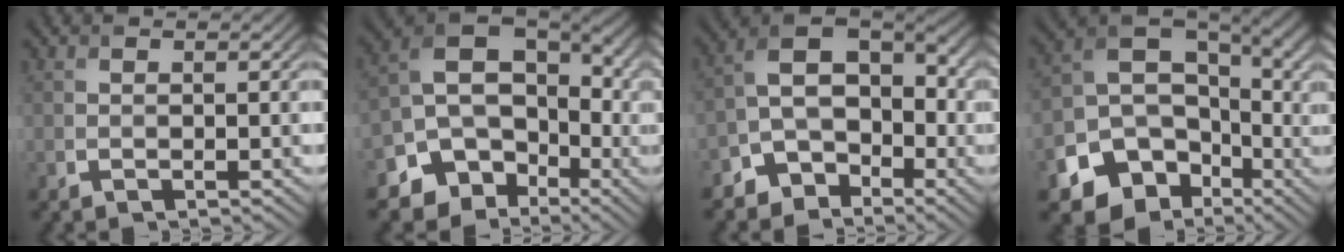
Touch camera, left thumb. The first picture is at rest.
{"total": 13.4, "force": [-5.4, 10.2, 6.8], "torque": [-0.139, -0.022, -0.088]}
{"total": 8.6, "force": [-4.9, 6.1, 3.6], "torque": [-0.065, -0.006, -0.099]}
{"total": 13.4, "force": [-5.1, 10.4, 6.9], "torque": [-0.157, -0.042, -0.085]}